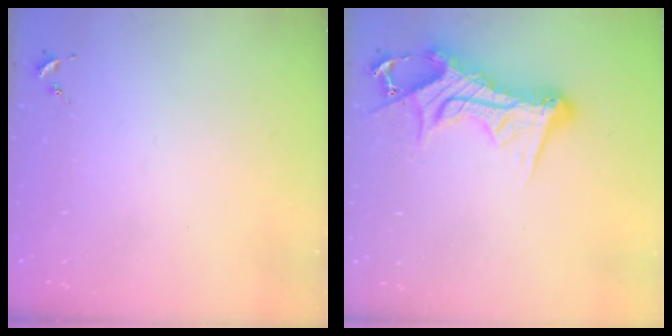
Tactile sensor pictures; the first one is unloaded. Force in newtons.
{"total": 15.4, "press": 15.3, "slide": 1.3}